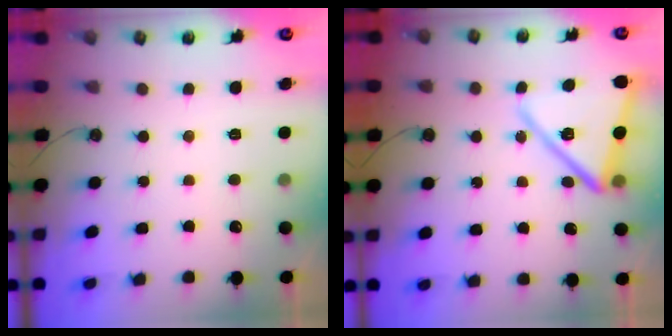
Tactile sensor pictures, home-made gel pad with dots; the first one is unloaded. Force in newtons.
{"total": 15.2, "press": 15.2, "slide": 1.1}